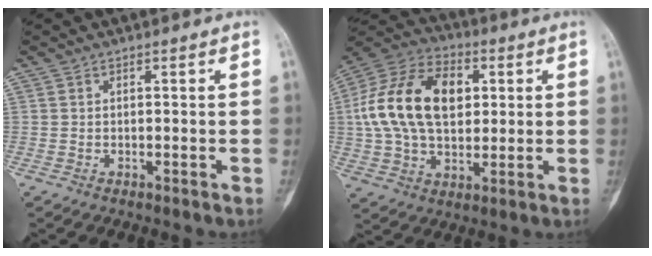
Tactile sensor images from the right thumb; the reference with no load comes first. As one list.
[{"total": 20.3, "force": [3.2, 13.1, 15.2], "torque": [-0.271, 0.016, 0.056]}]